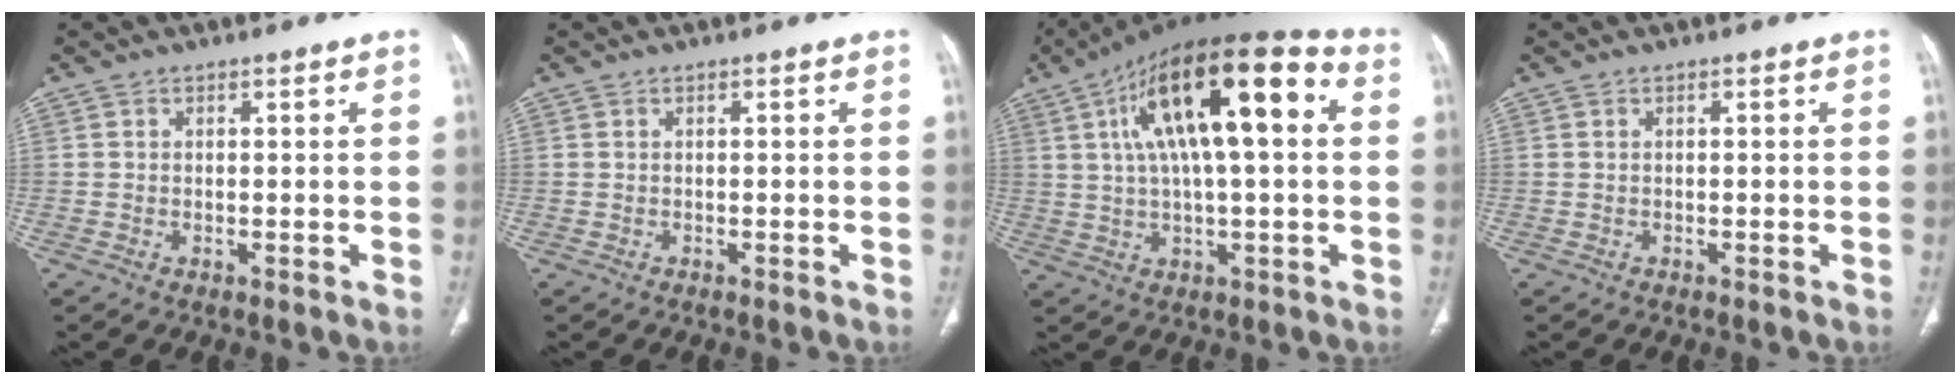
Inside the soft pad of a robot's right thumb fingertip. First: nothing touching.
{"total": 0.0}
{"total": 22.1, "force": [5.6, 7.6, 20.0], "torque": [-0.328, 0.028, 0.084]}
{"total": 0.0}